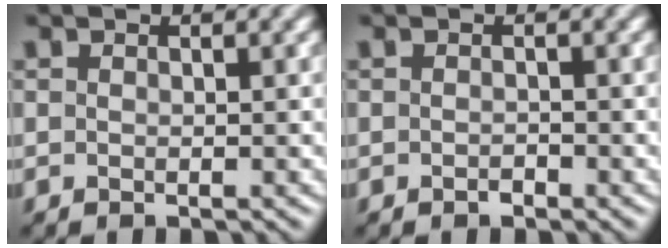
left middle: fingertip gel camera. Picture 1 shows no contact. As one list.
[{"total": 0.6, "force": [-0.4, 0.3, 0.4], "torque": [-0.008, 0.000, -0.008]}]